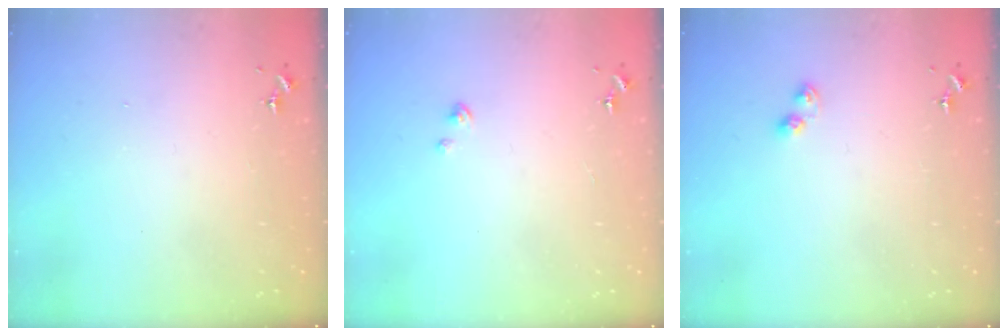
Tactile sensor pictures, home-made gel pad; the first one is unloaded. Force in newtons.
{"total": 1.6, "press": 1.6, "slide": 0.2}
{"total": 4.6, "press": 4.6, "slide": 0.4}